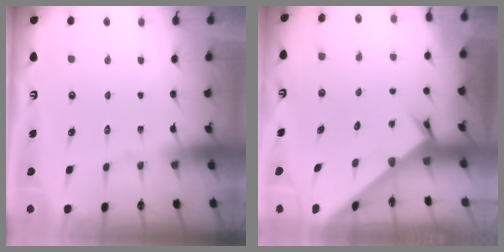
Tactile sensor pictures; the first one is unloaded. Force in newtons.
{"total": 2.3, "press": 2.3, "slide": 0.1}